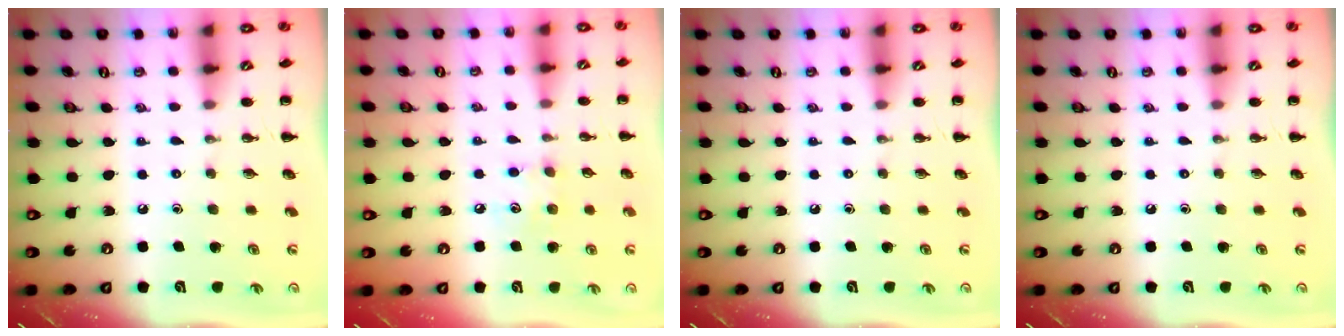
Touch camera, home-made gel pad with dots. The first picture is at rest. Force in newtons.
{"total": 6.2, "press": 6.1, "slide": 1.1}
{"total": 0.0}
{"total": 0.0}